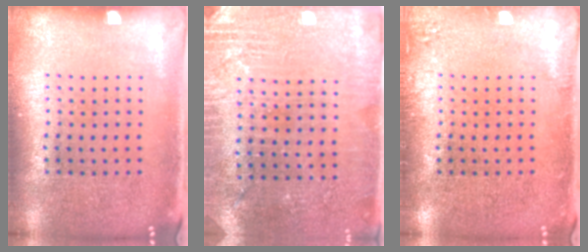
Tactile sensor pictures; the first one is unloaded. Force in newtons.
{"total": 2.9, "press": 2.8, "slide": 0.4}
{"total": 1.3, "press": 1.2, "slide": 0.3}